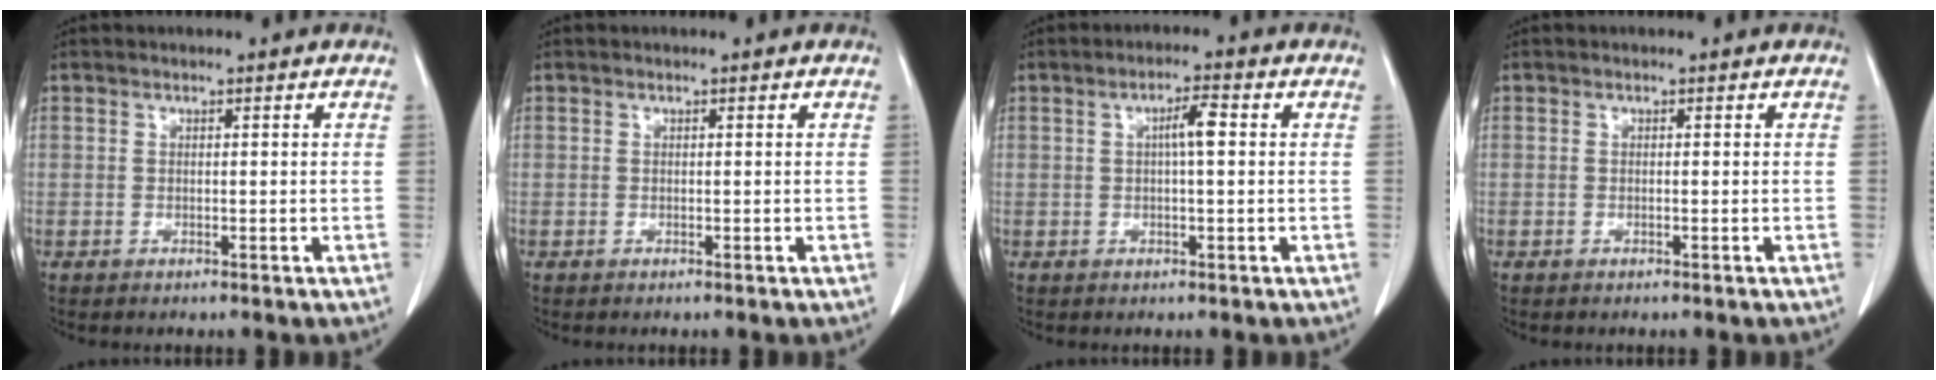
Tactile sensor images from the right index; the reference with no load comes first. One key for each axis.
{"total": 0.0}
{"total": 3.3, "fx": 0.5, "fy": 0.4, "fz": 3.3, "tx": -0.058, "ty": 0.007, "tz": 0.007}
{"total": 0.0}